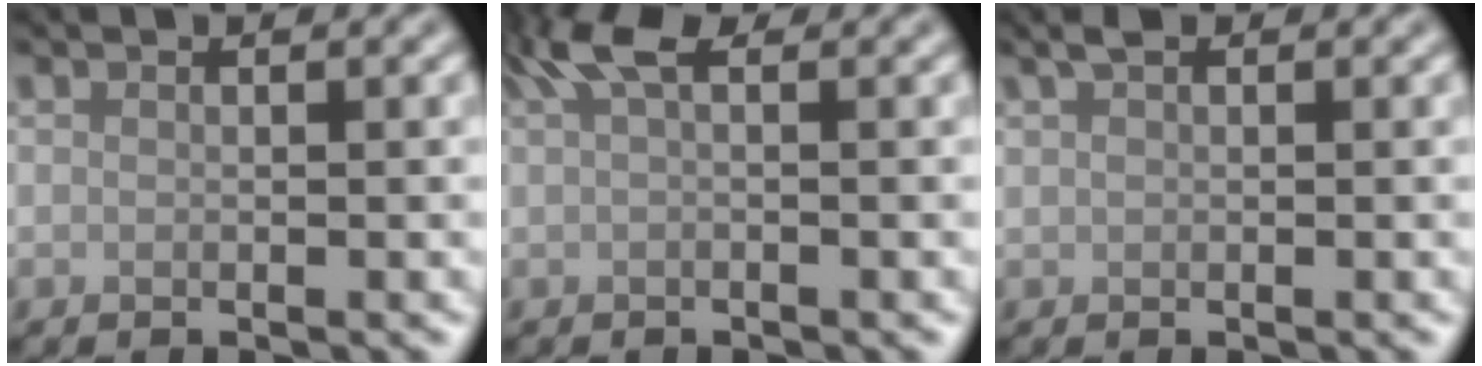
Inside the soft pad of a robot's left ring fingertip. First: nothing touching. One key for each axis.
{"total": 3.0, "fx": 1.5, "fy": 0.8, "fz": 2.5, "tx": -0.043, "ty": 0.007, "tz": 0.023}
{"total": 1.4, "fx": 0.8, "fy": 0.8, "fz": 0.9, "tx": -0.018, "ty": 0.006, "tz": 0.013}